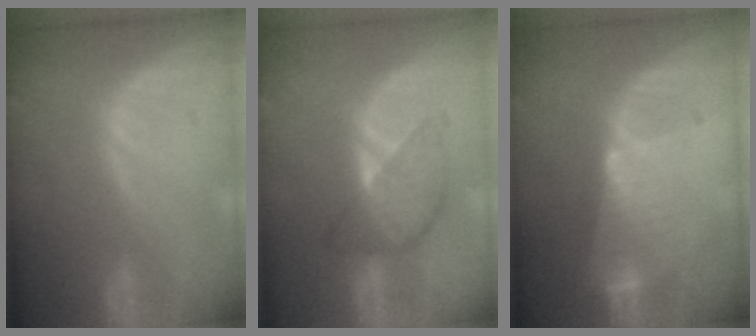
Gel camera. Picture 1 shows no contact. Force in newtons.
{"total": 5.5, "press": 5.4, "slide": 0.4}
{"total": 6.3, "press": 5.6, "slide": 3.0}